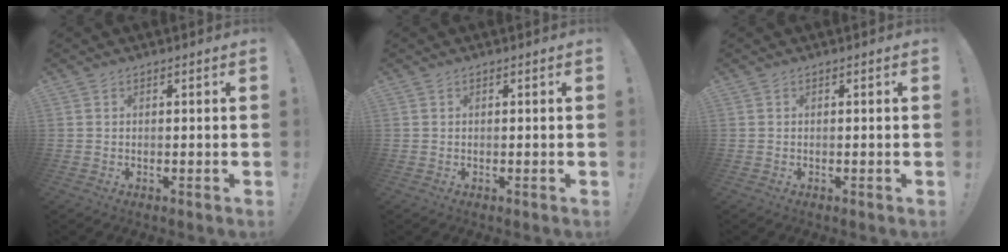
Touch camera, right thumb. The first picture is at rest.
{"total": 0.0}
{"total": 0.0}